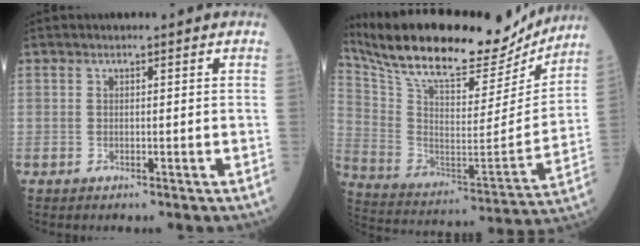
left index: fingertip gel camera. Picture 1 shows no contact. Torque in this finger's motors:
{"motor_torque": [0.93, -1.21, 0.27, 0.09]}